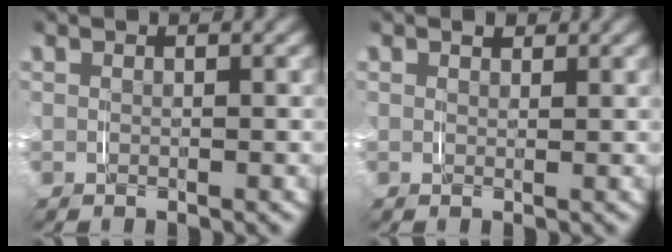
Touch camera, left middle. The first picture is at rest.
{"total": 0.7, "force": [0.5, 0.4, 0.3], "torque": [-0.003, -0.003, 0.010]}